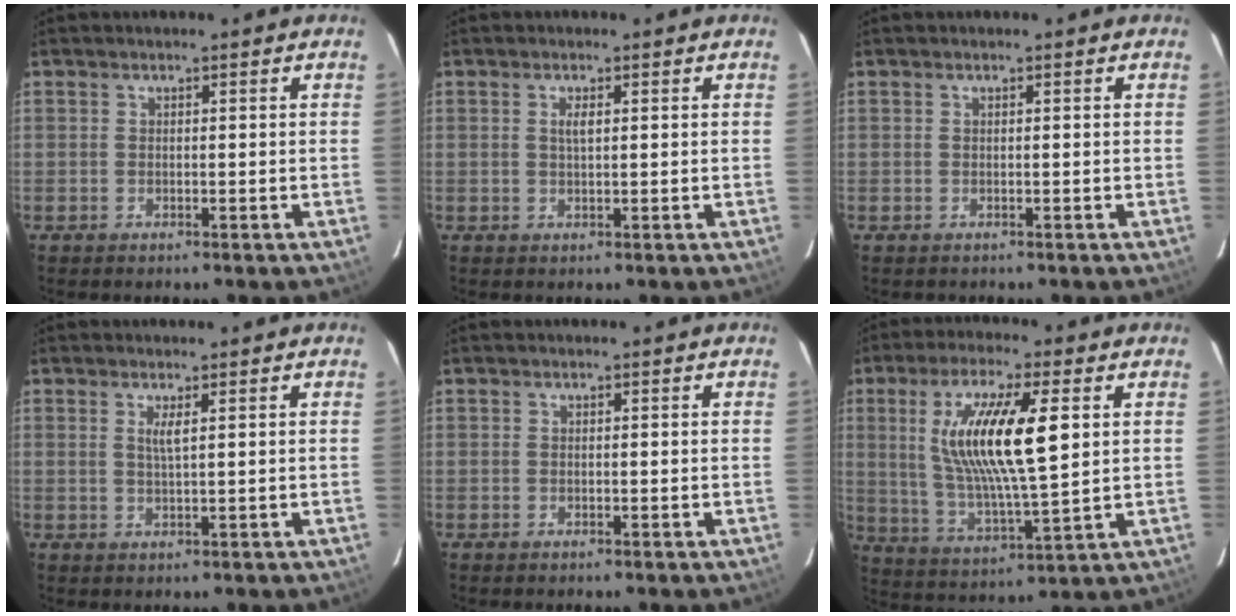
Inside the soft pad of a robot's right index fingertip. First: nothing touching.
{"total": 1.6, "force": [0.5, 0.4, 1.5], "torque": [-0.026, 0.001, 0.008]}
{"total": 0.0}
{"total": 2.0, "force": [0.8, -0.1, 1.8], "torque": [-0.031, -0.002, 0.014]}
{"total": 0.0}
{"total": 16.6, "force": [4.0, 3.7, 15.7], "torque": [-0.296, -0.004, 0.083]}